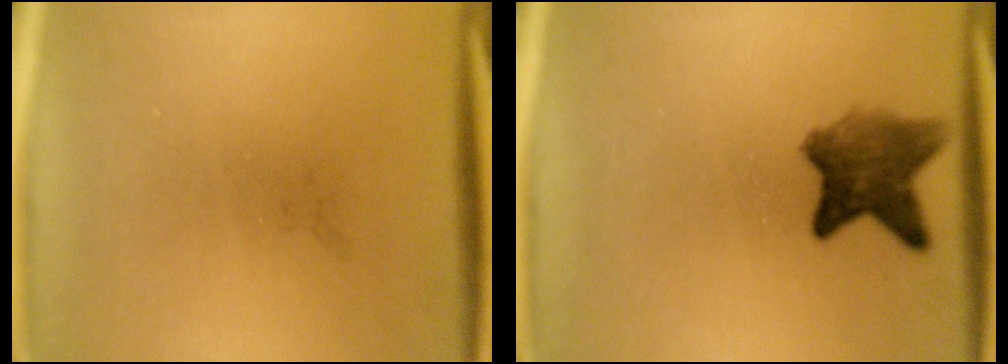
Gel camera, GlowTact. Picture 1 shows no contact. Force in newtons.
{"total": 6.3}